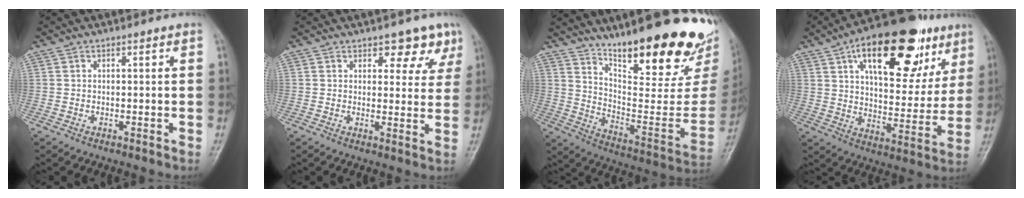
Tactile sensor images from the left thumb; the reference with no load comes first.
{"total": 5.5, "force": [3.9, 3.2, 2.1], "torque": [0.009, -0.025, 0.042]}
{"total": 28.7, "force": [19.5, 8.1, 19.4], "torque": [-0.253, -0.098, 0.292]}
{"total": 26.8, "force": [13.2, 12.6, 19.7], "torque": [-0.252, -0.009, 0.198]}